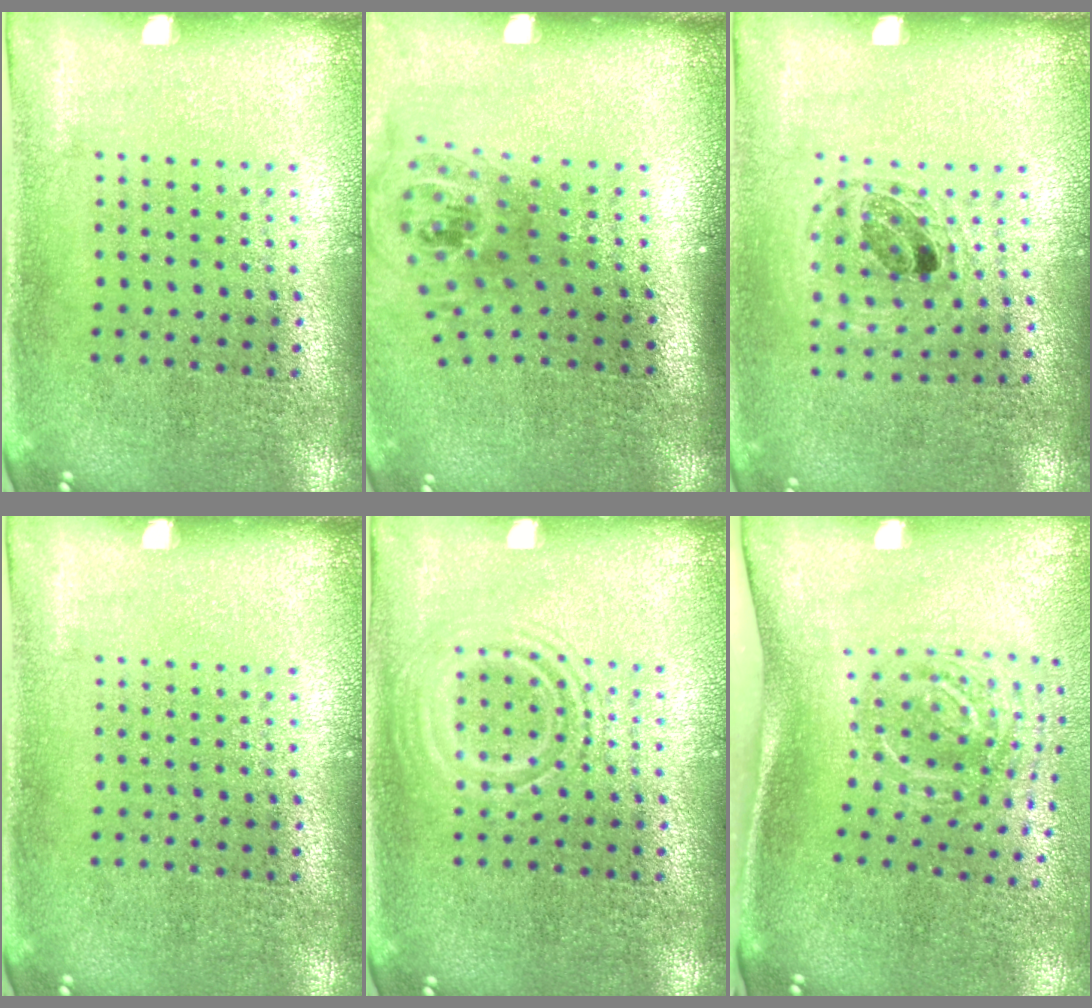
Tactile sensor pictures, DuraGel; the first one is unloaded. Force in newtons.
{"total": 1.7, "press": 1.3, "slide": 1.1}
{"total": 1.0, "press": 0.9, "slide": 0.3}
{"total": 0.0}
{"total": 2.4, "press": 2.4, "slide": 0.4}
{"total": 2.0, "press": 1.3, "slide": 1.5}